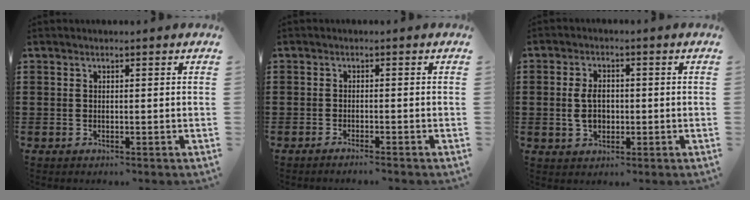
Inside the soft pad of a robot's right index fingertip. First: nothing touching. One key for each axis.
{"total": 1.2, "fx": -1.1, "fy": -0.2, "fz": 0.4, "tx": -0.006, "ty": 0.001, "tz": -0.022}
{"total": 4.8, "fx": -0.1, "fy": 3.0, "fz": 3.8, "tx": -0.077, "ty": 0.001, "tz": -0.006}